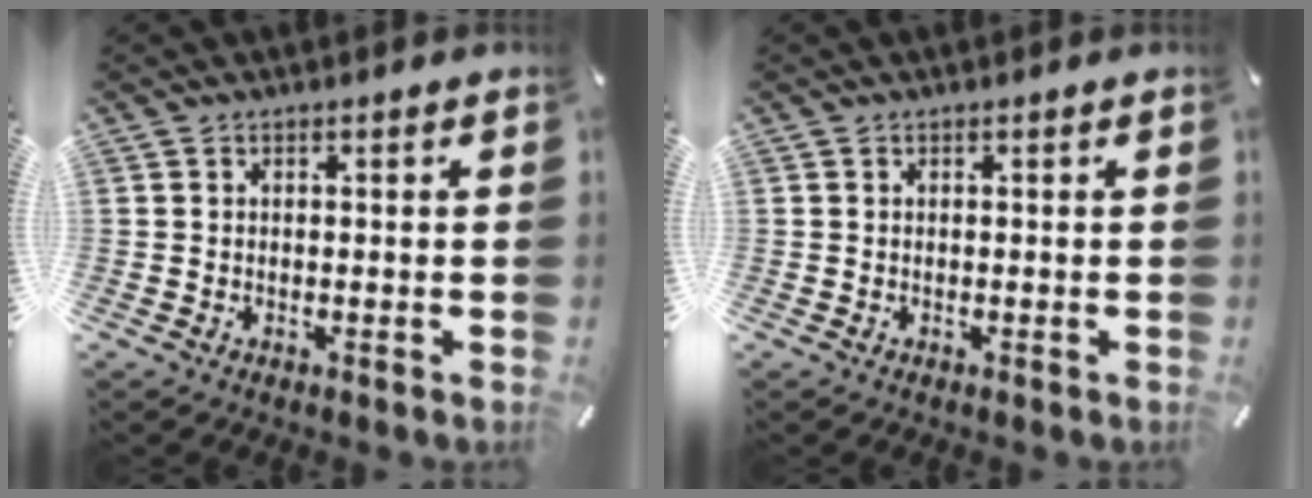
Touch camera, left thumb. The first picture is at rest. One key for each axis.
{"total": 0.0}